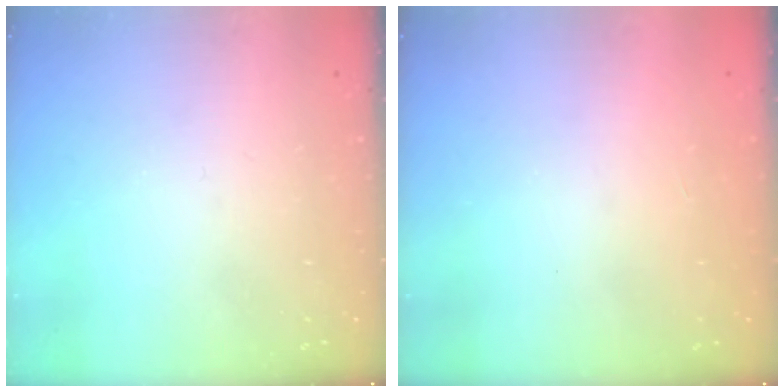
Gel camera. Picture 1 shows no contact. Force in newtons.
{"total": 1.2, "press": 1.1, "slide": 0.5}